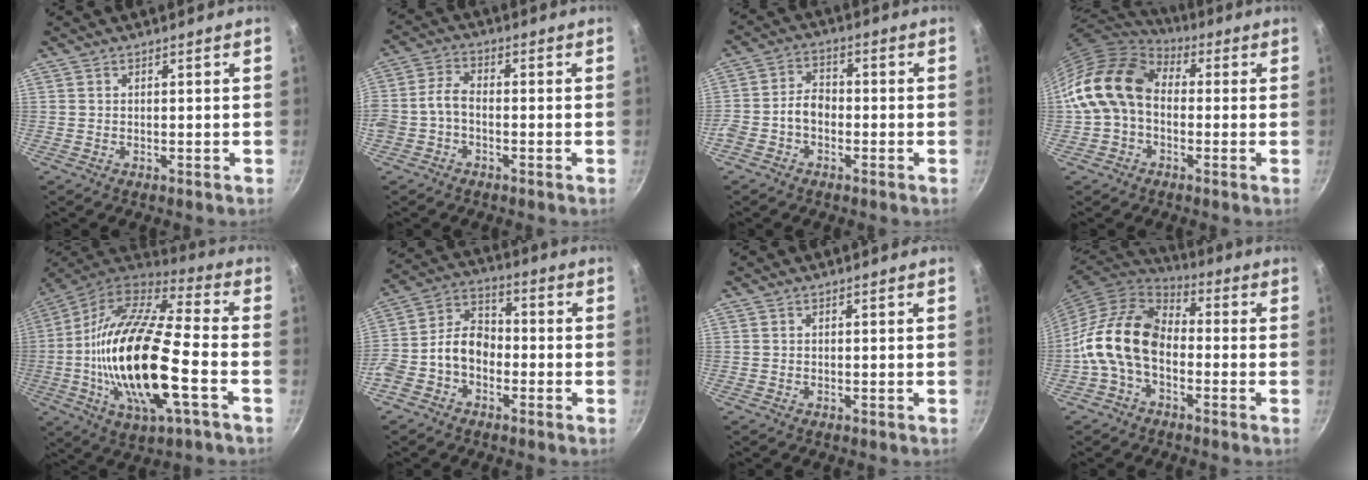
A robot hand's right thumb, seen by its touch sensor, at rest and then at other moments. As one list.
[{"total": 5.3, "force": [-1.8, 3.5, 3.6], "torque": [-0.072, 0.031, -0.046]}, {"total": 5.5, "force": [-2.0, 3.9, 3.4], "torque": [-0.050, 0.031, -0.047]}, {"total": 14.6, "force": [0.2, 10.8, 9.9], "torque": [-0.159, 0.032, -0.014]}, {"total": 26.0, "force": [-5.1, 9.1, 23.8], "torque": [-0.452, 0.014, -0.105]}, {"total": 10.3, "force": [-2.6, 7.4, 6.6], "torque": [-0.093, 0.050, -0.068]}, {"total": 0.0}, {"total": 14.7, "force": [-2.4, 9.8, 10.7], "torque": [-0.177, 0.038, -0.066]}]